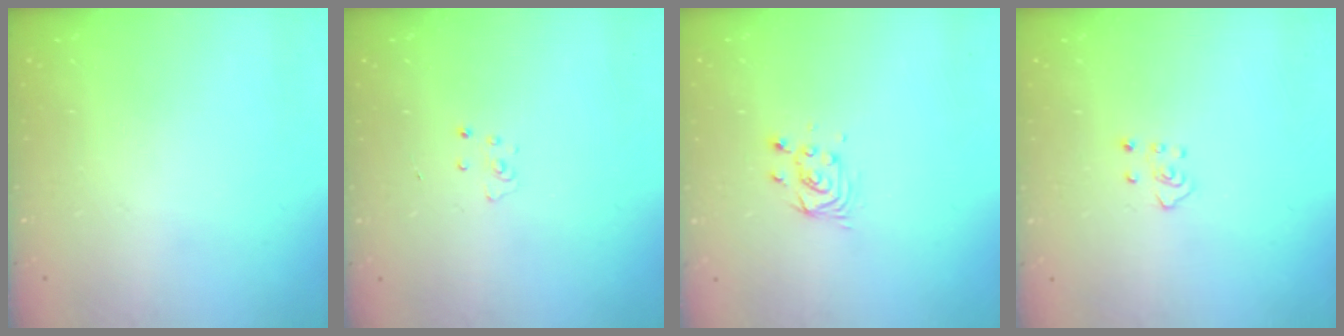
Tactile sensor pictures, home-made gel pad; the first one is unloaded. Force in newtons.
{"total": 2.7, "press": 2.7, "slide": 0.3}
{"total": 3.9, "press": 3.9, "slide": 0.3}
{"total": 3.5, "press": 3.4, "slide": 0.6}